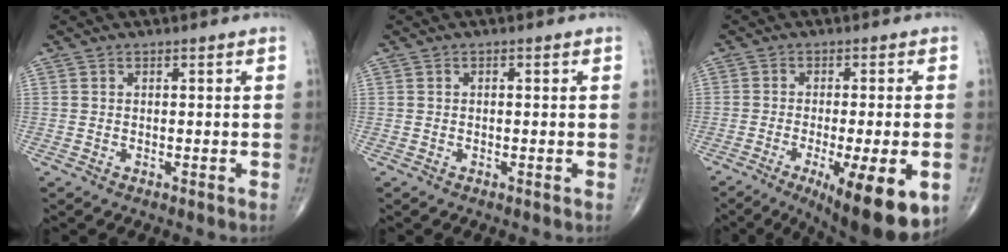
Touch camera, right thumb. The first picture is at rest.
{"total": 0.6, "force": [0.1, 0.2, 0.5], "torque": [-0.013, 0.002, 0.002]}
{"total": 15.9, "force": [-6.4, 4.0, 14.0], "torque": [-0.164, -0.011, -0.082]}